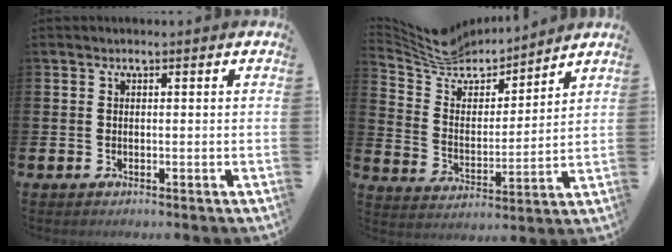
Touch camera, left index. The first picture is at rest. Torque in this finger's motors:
{"motor_torque": [-0.72, -1.17, -0.02, 0.01]}